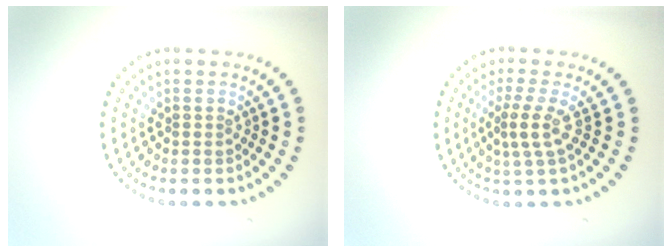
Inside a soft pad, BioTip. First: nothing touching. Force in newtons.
{"total": 2.5, "press": 1.8, "slide": 1.8}